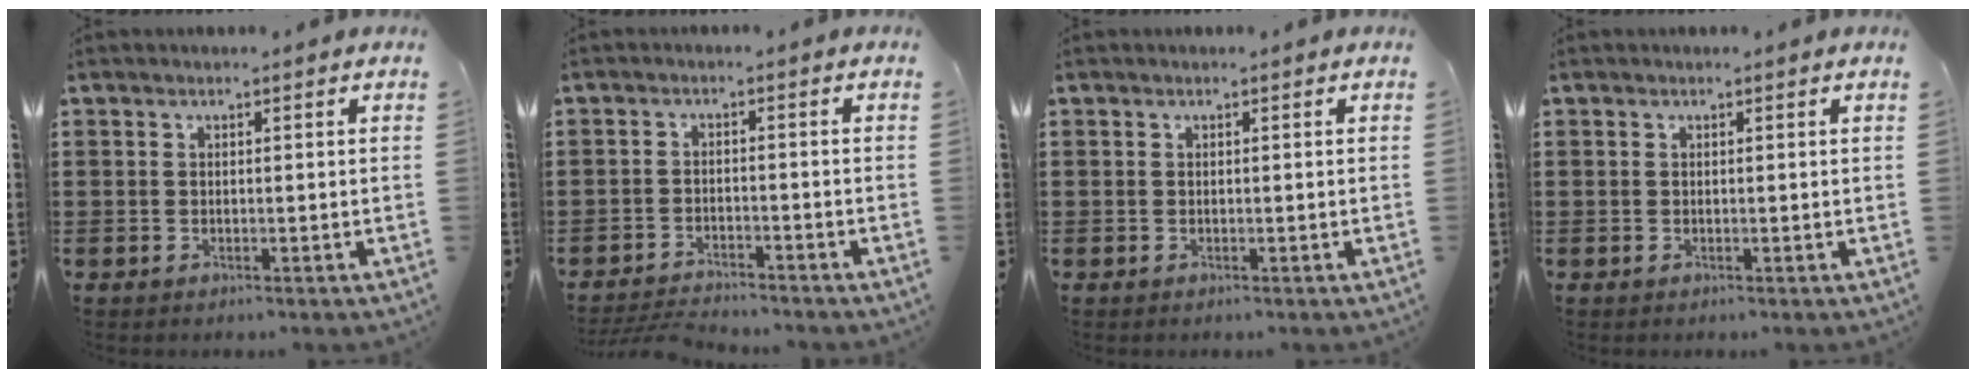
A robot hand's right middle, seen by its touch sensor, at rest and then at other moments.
{"total": 3.5, "force": [-3.5, 0.1, 0.7], "torque": [-0.021, -0.004, -0.073]}
{"total": 0.0}
{"total": 0.0}